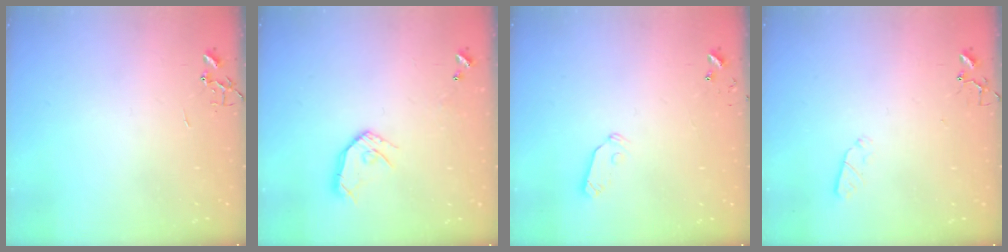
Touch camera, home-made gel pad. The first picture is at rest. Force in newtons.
{"total": 10.7, "press": 10.6, "slide": 1.0}
{"total": 5.3, "press": 5.3, "slide": 0.1}
{"total": 2.9, "press": 2.8, "slide": 0.5}